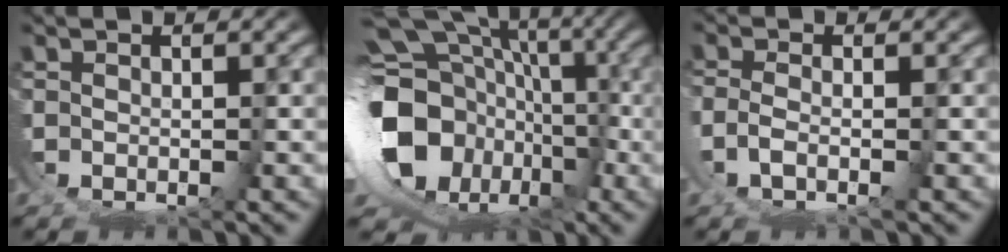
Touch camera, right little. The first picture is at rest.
{"total": 16.5, "force": [-1.4, 13.0, 10.0], "torque": [-0.203, -0.034, -0.026]}
{"total": 1.2, "force": [-0.7, -0.6, 0.7], "torque": [-0.013, -0.003, -0.012]}